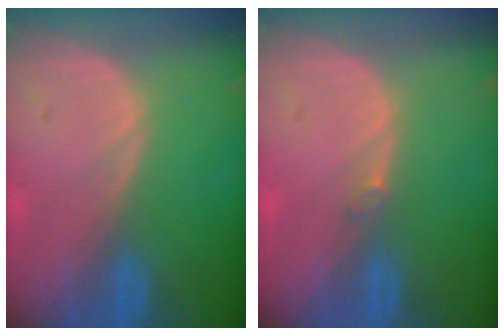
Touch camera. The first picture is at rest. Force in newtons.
{"total": 0.6, "press": 0.6, "slide": 0.1}